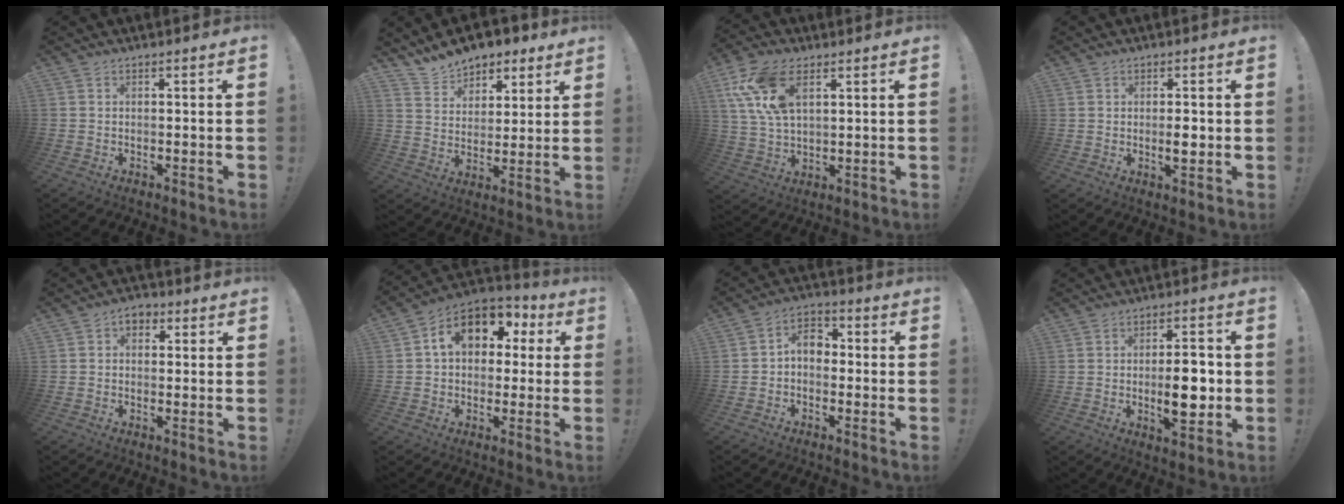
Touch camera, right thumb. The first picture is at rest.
{"total": 10.3, "force": [8.8, 5.0, 2.0], "torque": [-0.039, -0.067, 0.166]}
{"total": 14.2, "force": [6.3, 7.9, 9.9], "torque": [-0.204, -0.014, 0.116]}
{"total": 4.8, "force": [0.5, 4.1, 2.5], "torque": [-0.020, -0.002, 0.008]}
{"total": 3.8, "force": [1.3, 2.7, 2.4], "torque": [-0.031, 0.002, 0.022]}
{"total": 13.9, "force": [4.2, 9.8, 8.9], "torque": [-0.129, 0.001, 0.077]}
{"total": 6.1, "force": [-0.6, 4.4, 4.2], "torque": [-0.079, 0.011, -0.010]}
{"total": 10.0, "force": [-1.0, 5.6, 8.2], "torque": [-0.116, 0.006, -0.017]}